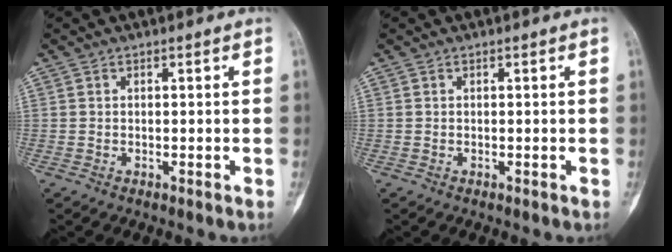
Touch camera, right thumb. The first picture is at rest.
{"total": 0.0}